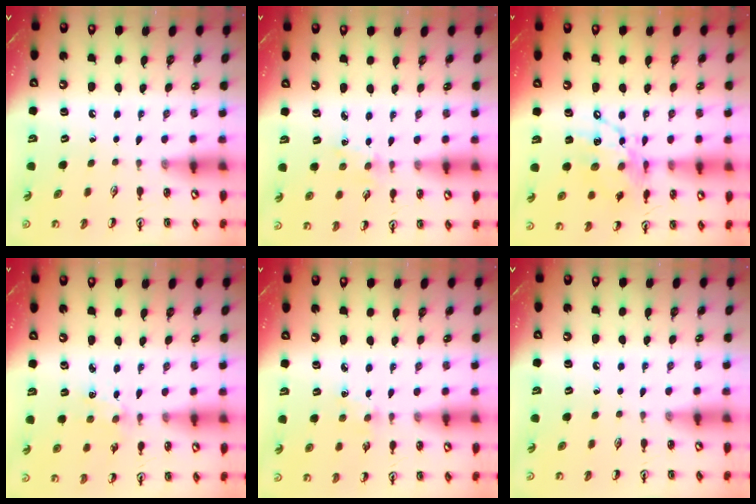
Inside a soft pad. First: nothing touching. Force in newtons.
{"total": 2.0, "press": 2.0, "slide": 0.4}
{"total": 14.0, "press": 13.9, "slide": 1.1}
{"total": 1.8, "press": 1.8, "slide": 0.3}
{"total": 4.5, "press": 4.4, "slide": 0.5}
{"total": 0.0}